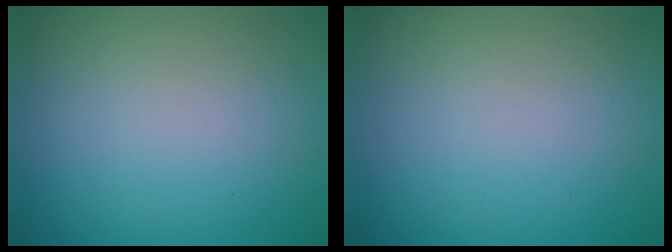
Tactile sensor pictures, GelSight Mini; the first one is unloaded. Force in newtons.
{"total": 0.0}